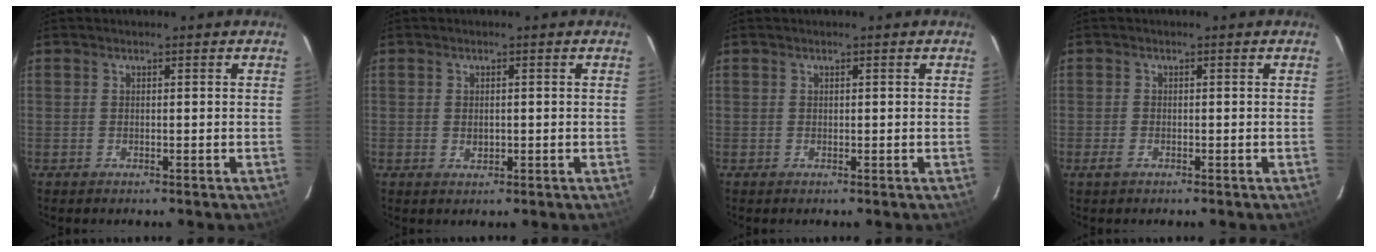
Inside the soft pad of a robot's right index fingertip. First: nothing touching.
{"total": 1.6, "force": [-0.1, 1.2, 1.1], "torque": [-0.017, 0.001, -0.001]}
{"total": 0.0}
{"total": 1.6, "force": [-1.0, 0.8, 1.0], "torque": [-0.022, -0.002, -0.020]}